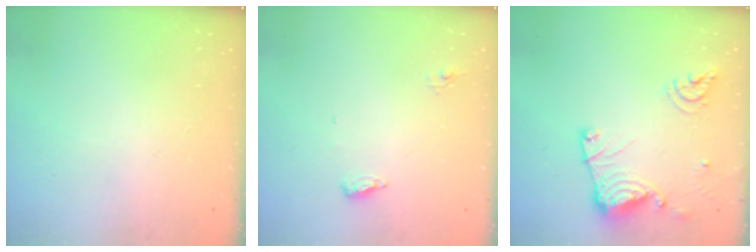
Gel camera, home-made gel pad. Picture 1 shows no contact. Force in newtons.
{"total": 6.5, "press": 6.4, "slide": 1.1}
{"total": 15.2, "press": 15.1, "slide": 1.8}